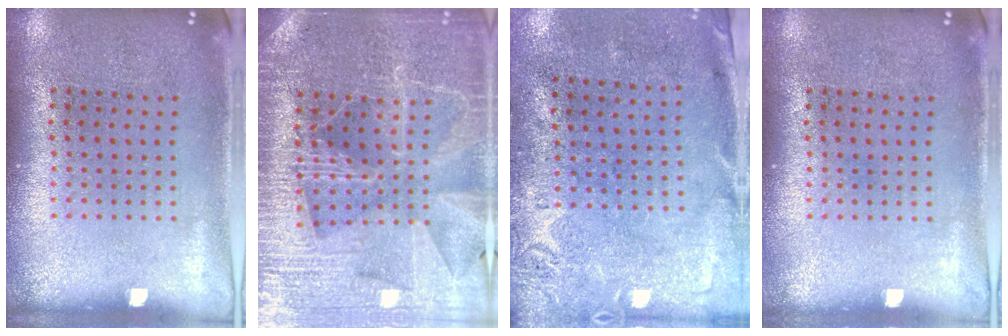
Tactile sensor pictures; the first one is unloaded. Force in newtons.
{"total": 4.2, "press": 3.9, "slide": 1.5}
{"total": 2.9, "press": 2.2, "slide": 1.8}
{"total": 0.0}